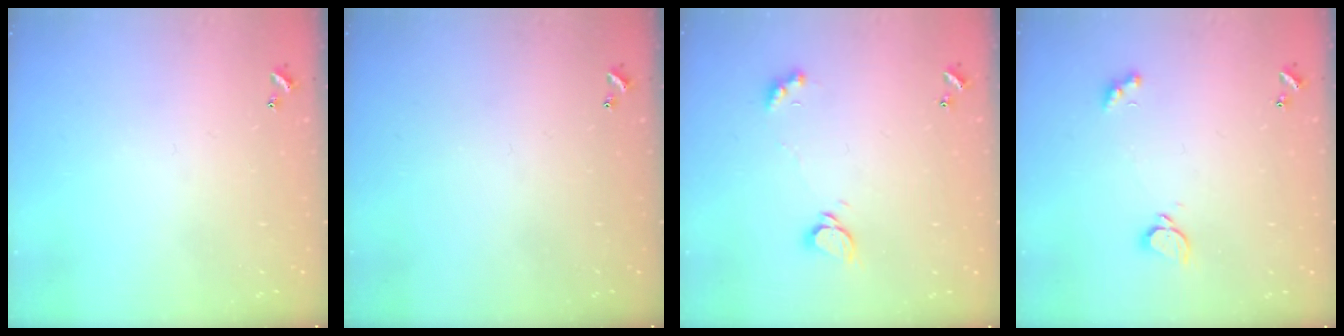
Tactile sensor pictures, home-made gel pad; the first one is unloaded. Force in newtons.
{"total": 0.0}
{"total": 2.3, "press": 2.2, "slide": 0.3}
{"total": 2.1, "press": 1.9, "slide": 0.9}